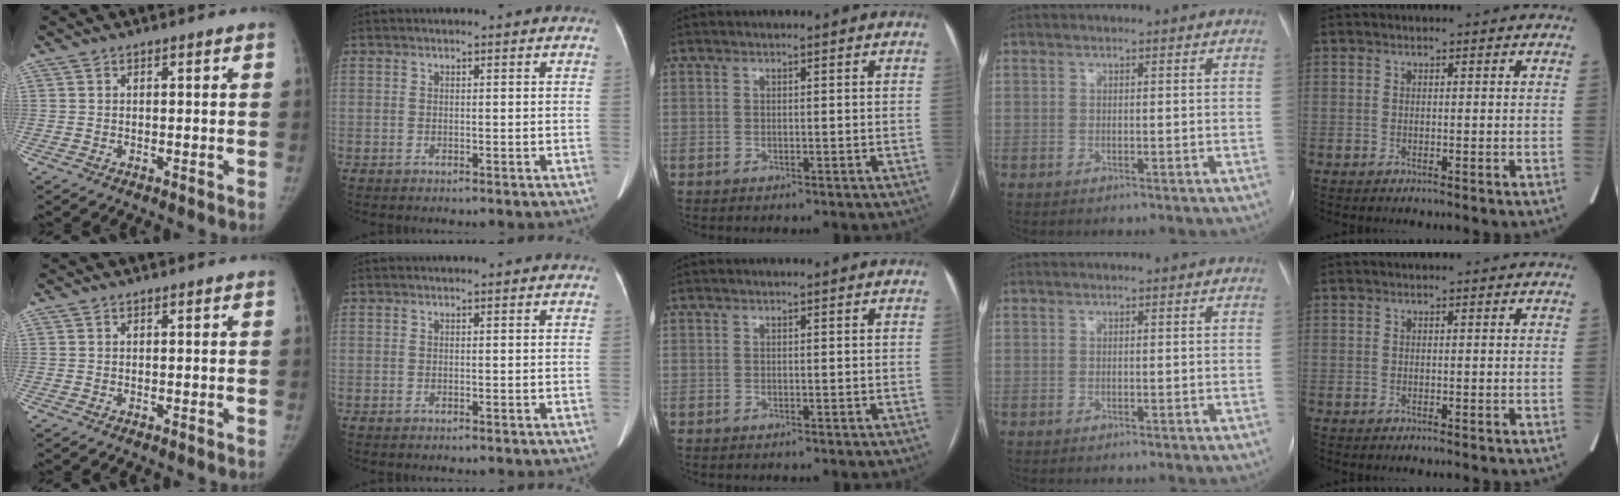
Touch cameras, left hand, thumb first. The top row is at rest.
{}